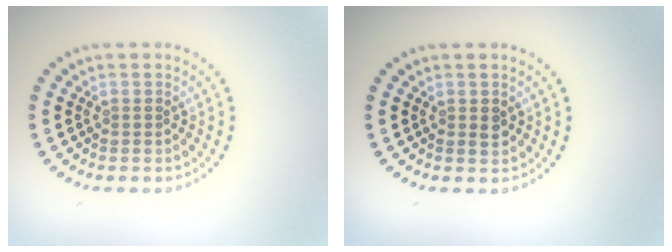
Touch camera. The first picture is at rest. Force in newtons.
{"total": 1.2, "press": 1.2, "slide": 0.1}